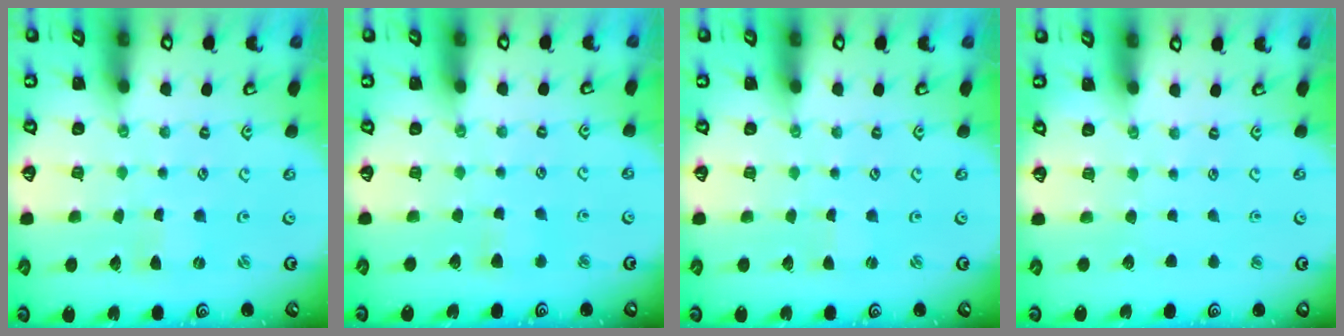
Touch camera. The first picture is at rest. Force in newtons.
{"total": 3.8, "press": 3.7, "slide": 0.8}
{"total": 0.0}
{"total": 0.0}